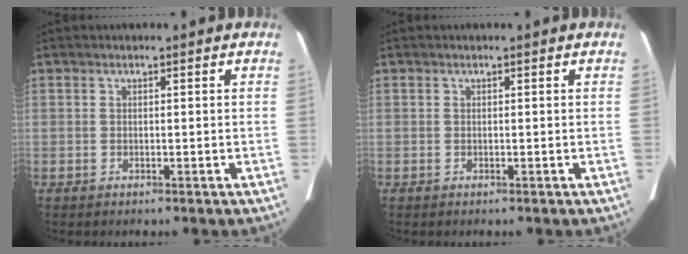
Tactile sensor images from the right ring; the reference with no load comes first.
{"total": 0.0}